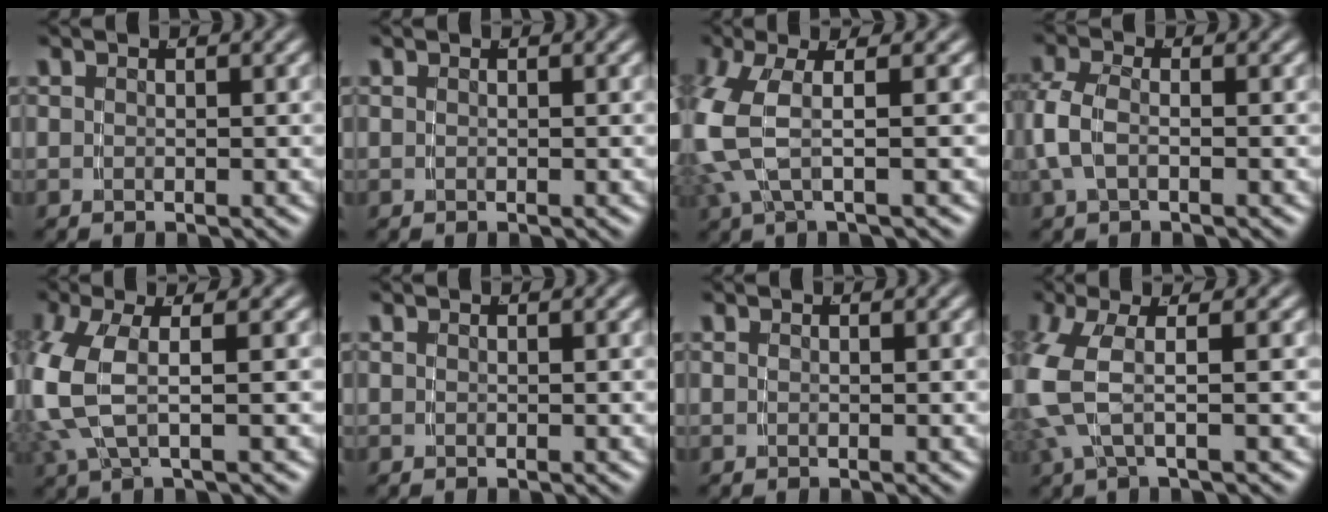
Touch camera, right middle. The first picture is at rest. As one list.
[{"total": 0.0}, {"total": 5.9, "force": [0.6, 2.8, 5.2], "torque": [-0.124, 0.003, 0.008]}, {"total": 2.9, "force": [-0.4, 1.6, 2.4], "torque": [-0.071, -0.012, 0.002]}, {"total": 6.3, "force": [0.2, 3.4, 5.2], "torque": [-0.135, -0.005, 0.007]}, {"total": 0.0}, {"total": 0.0}, {"total": 5.4, "force": [0.7, 2.3, 4.8], "torque": [-0.112, 0.007, 0.009]}]